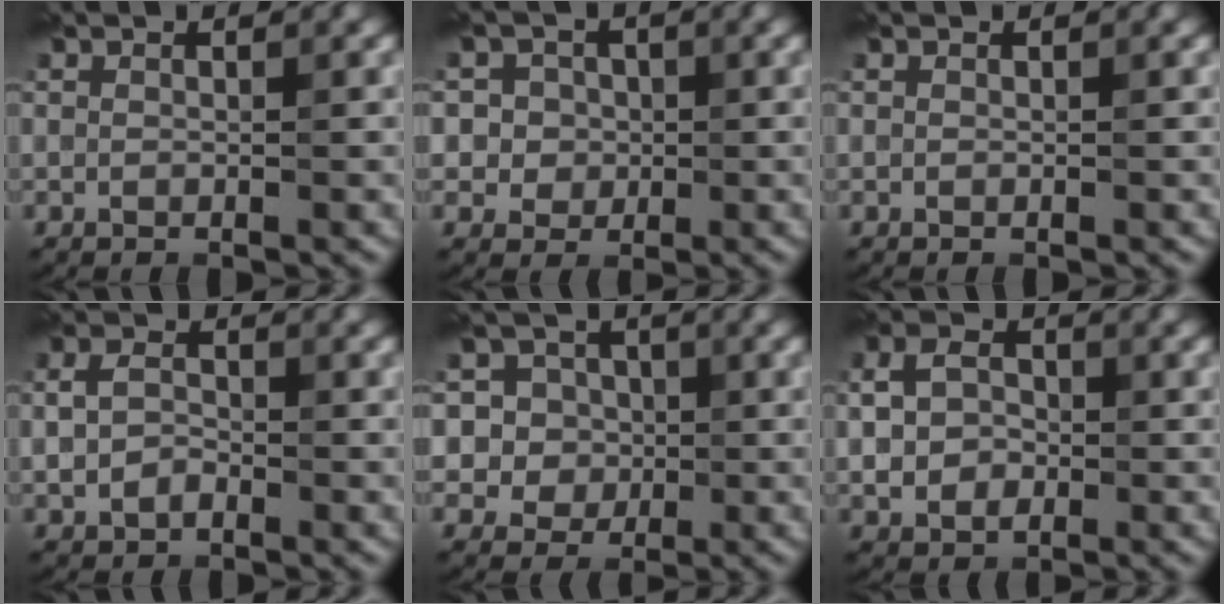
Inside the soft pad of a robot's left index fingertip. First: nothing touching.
{"total": 4.6, "force": [1.0, 4.2, 1.5], "torque": [-0.015, 0.017, 0.006]}
{"total": 0.0}
{"total": 2.8, "force": [-0.4, 2.1, 1.8], "torque": [-0.042, 0.000, -0.014]}
{"total": 6.6, "force": [1.6, 6.0, 2.1], "torque": [-0.034, 0.021, 0.008]}
{"total": 4.2, "force": [-0.1, 3.3, 2.6], "torque": [-0.055, 0.005, -0.009]}